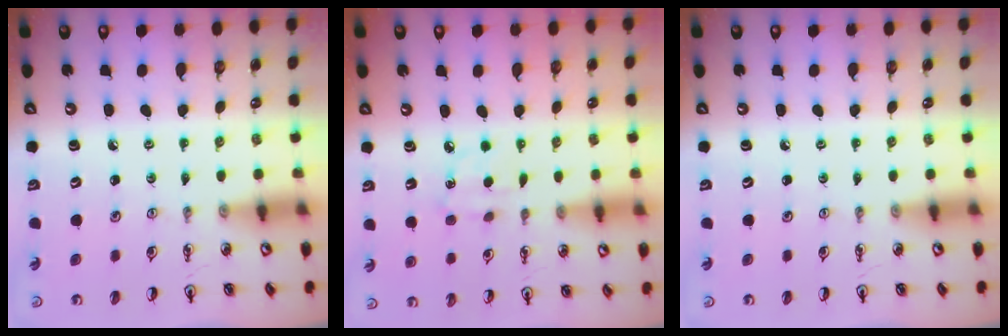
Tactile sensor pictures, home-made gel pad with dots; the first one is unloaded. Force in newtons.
{"total": 7.6, "press": 7.6, "slide": 0.6}
{"total": 0.0}